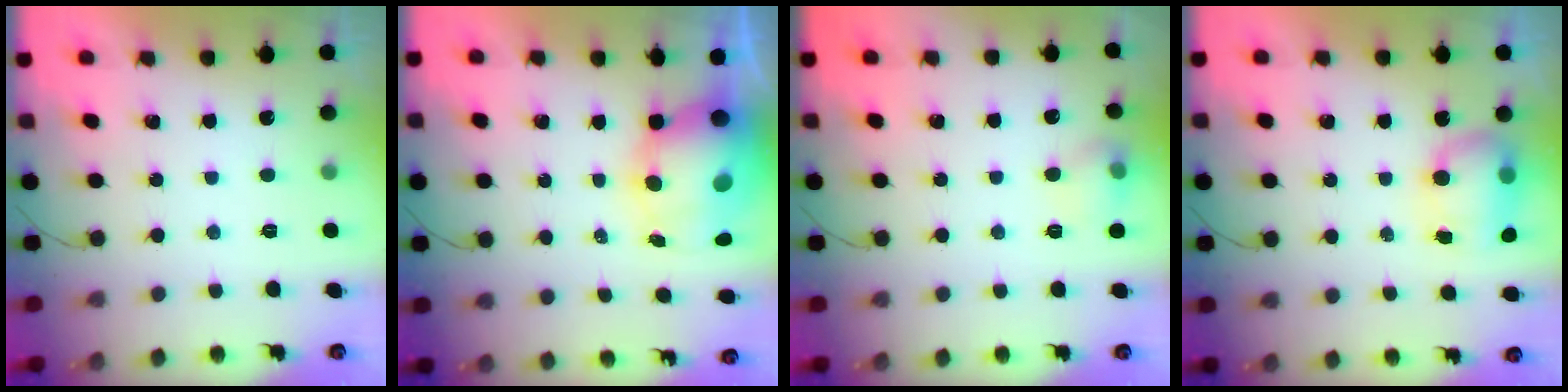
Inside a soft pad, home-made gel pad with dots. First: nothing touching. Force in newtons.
{"total": 11.8, "press": 11.3, "slide": 3.2}
{"total": 7.6, "press": 7.5, "slide": 1.4}
{"total": 7.6, "press": 7.5, "slide": 0.9}